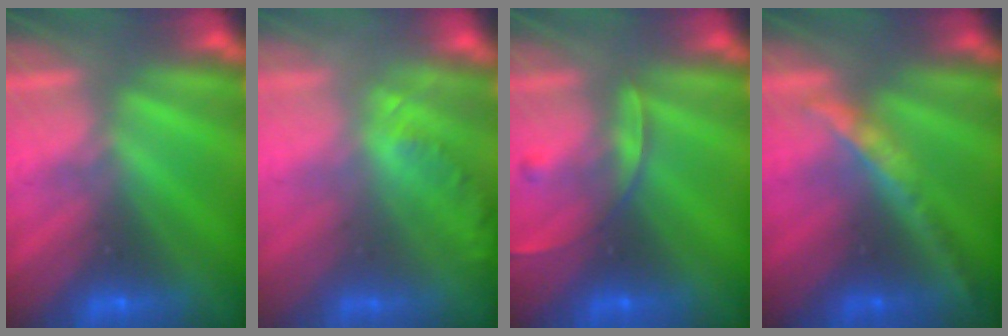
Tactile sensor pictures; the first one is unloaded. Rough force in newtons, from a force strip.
{"total": 1.8}
{"total": 2.5}
{"total": 2.4}